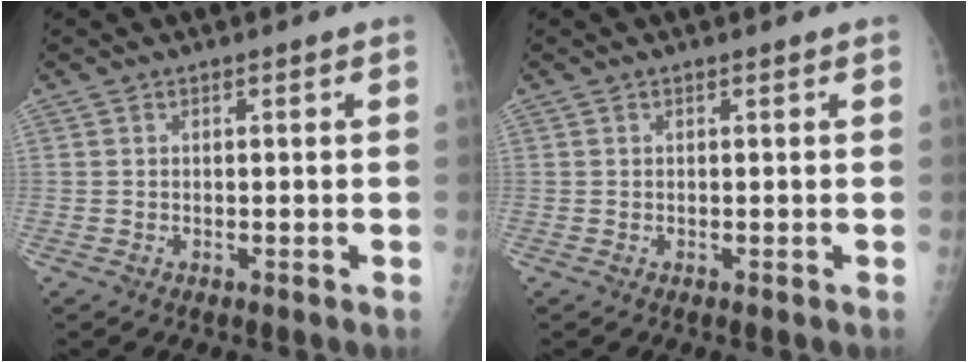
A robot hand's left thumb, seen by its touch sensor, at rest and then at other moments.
{"total": 0.0}